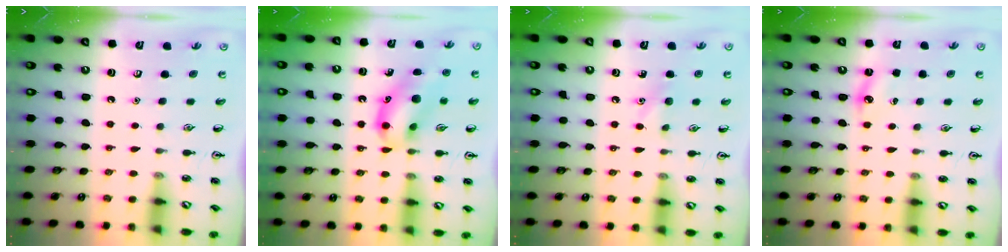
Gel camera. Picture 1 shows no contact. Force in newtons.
{"total": 13.8, "press": 13.4, "slide": 3.2}
{"total": 6.3, "press": 6.0, "slide": 2.0}
{"total": 4.5, "press": 4.3, "slide": 1.4}